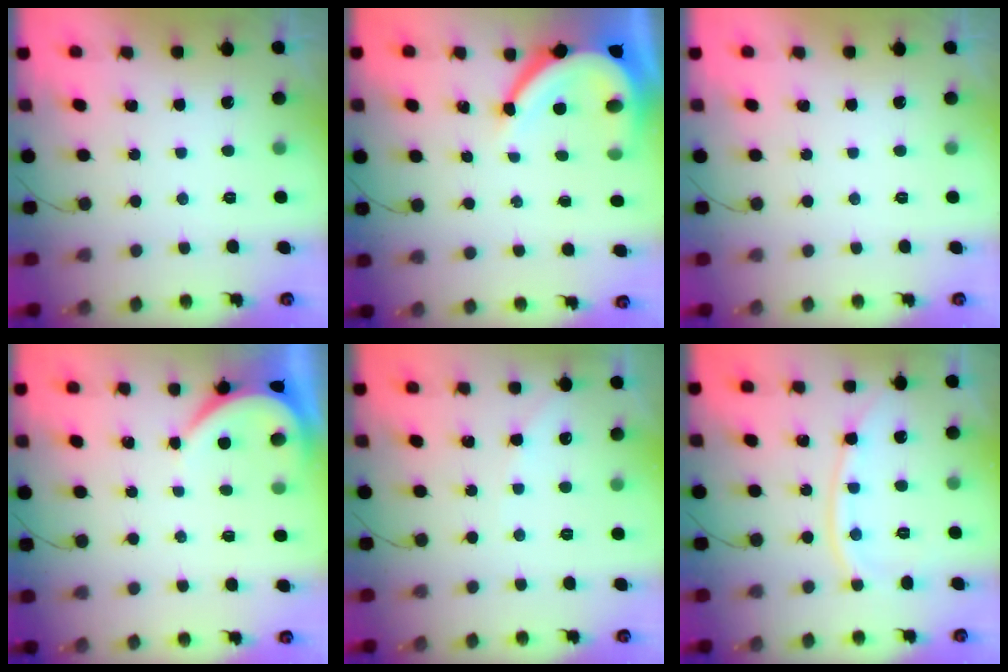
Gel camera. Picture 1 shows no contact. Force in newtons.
{"total": 11.3, "press": 11.2, "slide": 1.6}
{"total": 0.0}
{"total": 3.9, "press": 3.9, "slide": 0.5}
{"total": 3.5, "press": 3.5, "slide": 0.5}
{"total": 10.7, "press": 10.7, "slide": 0.6}